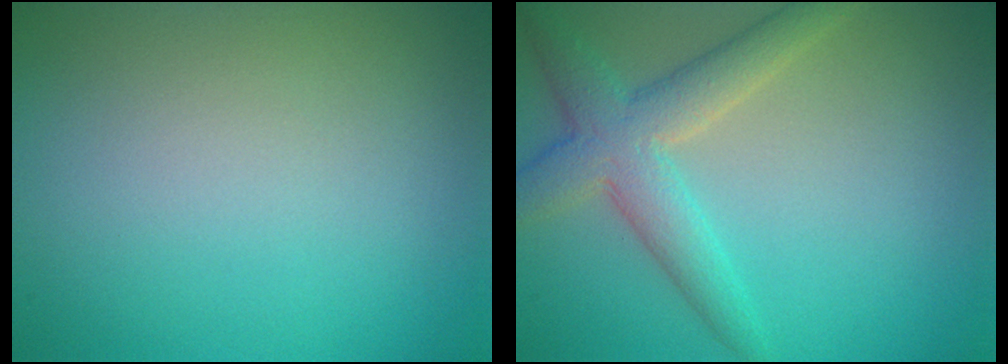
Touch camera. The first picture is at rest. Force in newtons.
{"total": 4.8, "press": 4.8, "slide": 0.3}